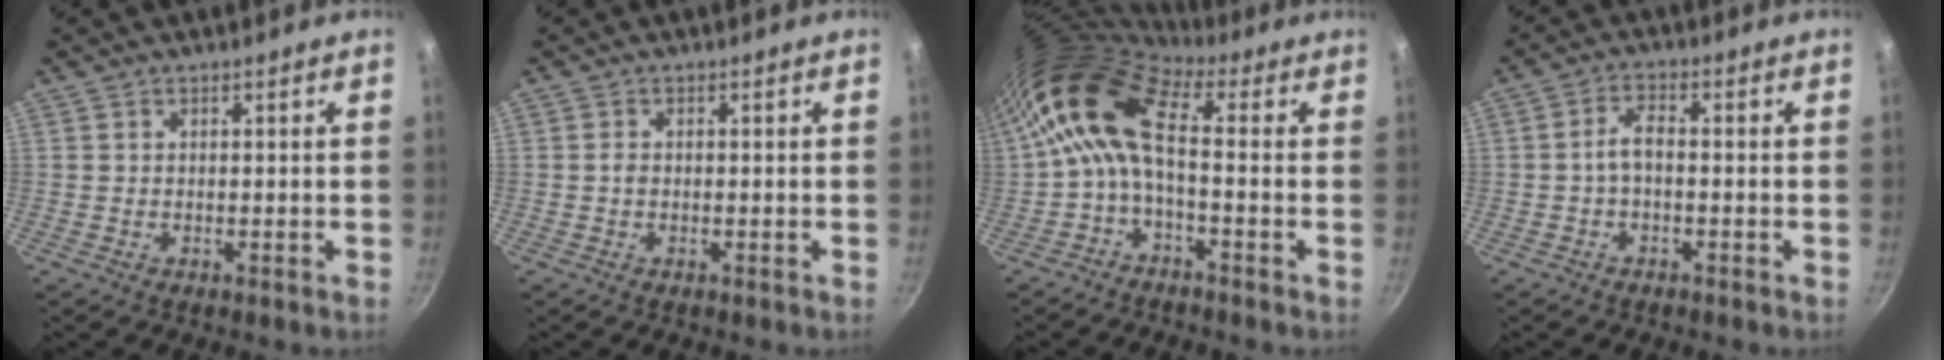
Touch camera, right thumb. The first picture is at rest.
{"total": 1.0, "force": [0.0, 0.8, 0.6], "torque": [-0.012, 0.004, -0.001]}
{"total": 10.8, "force": [0.3, 4.7, 9.7], "torque": [-0.203, 0.024, -0.013]}
{"total": 3.5, "force": [-1.0, 1.6, 3.0], "torque": [-0.060, 0.022, -0.024]}